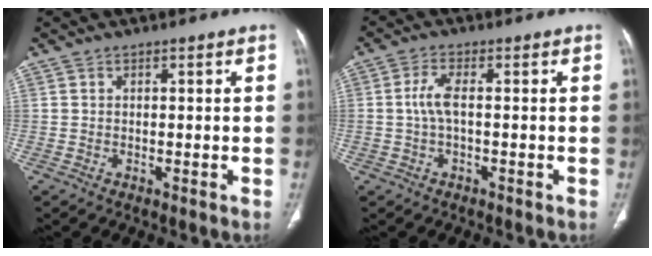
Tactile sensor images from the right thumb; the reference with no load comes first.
{"total": 3.9, "force": [-0.1, 1.5, 3.7], "torque": [-0.090, 0.007, -0.005]}